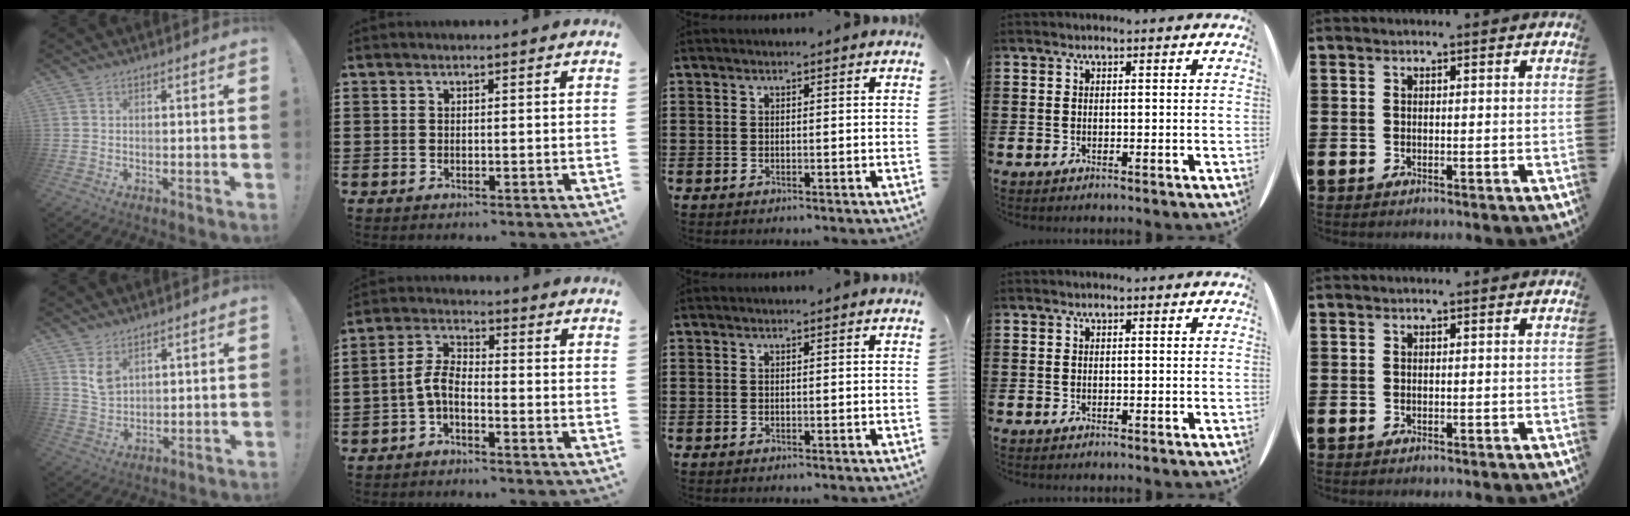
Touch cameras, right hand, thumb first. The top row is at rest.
{"thumb": {"total": 5.4, "force": [3.5, 3.1, 2.7], "torque": [-0.039, -0.020, 0.066]}, "index": {"total": 4.4, "force": [-2.1, 1.8, 3.4], "torque": [-0.083, 0.004, -0.046]}}